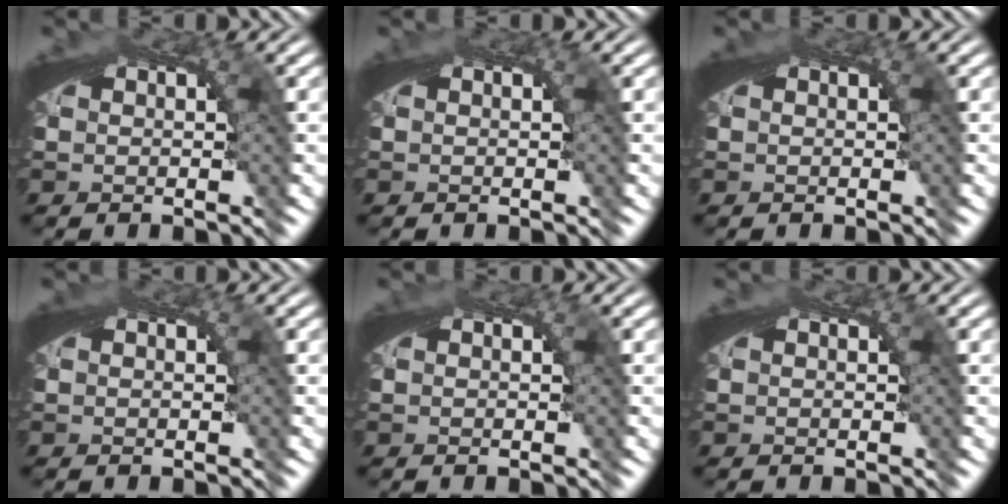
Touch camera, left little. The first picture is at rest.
{"total": 0.0}
{"total": 0.6, "force": [0.2, 0.2, 0.5], "torque": [-0.005, 0.003, 0.003]}
{"total": 0.6, "force": [0.3, 0.3, 0.5], "torque": [-0.005, 0.003, 0.003]}
{"total": 0.0}
{"total": 0.0}